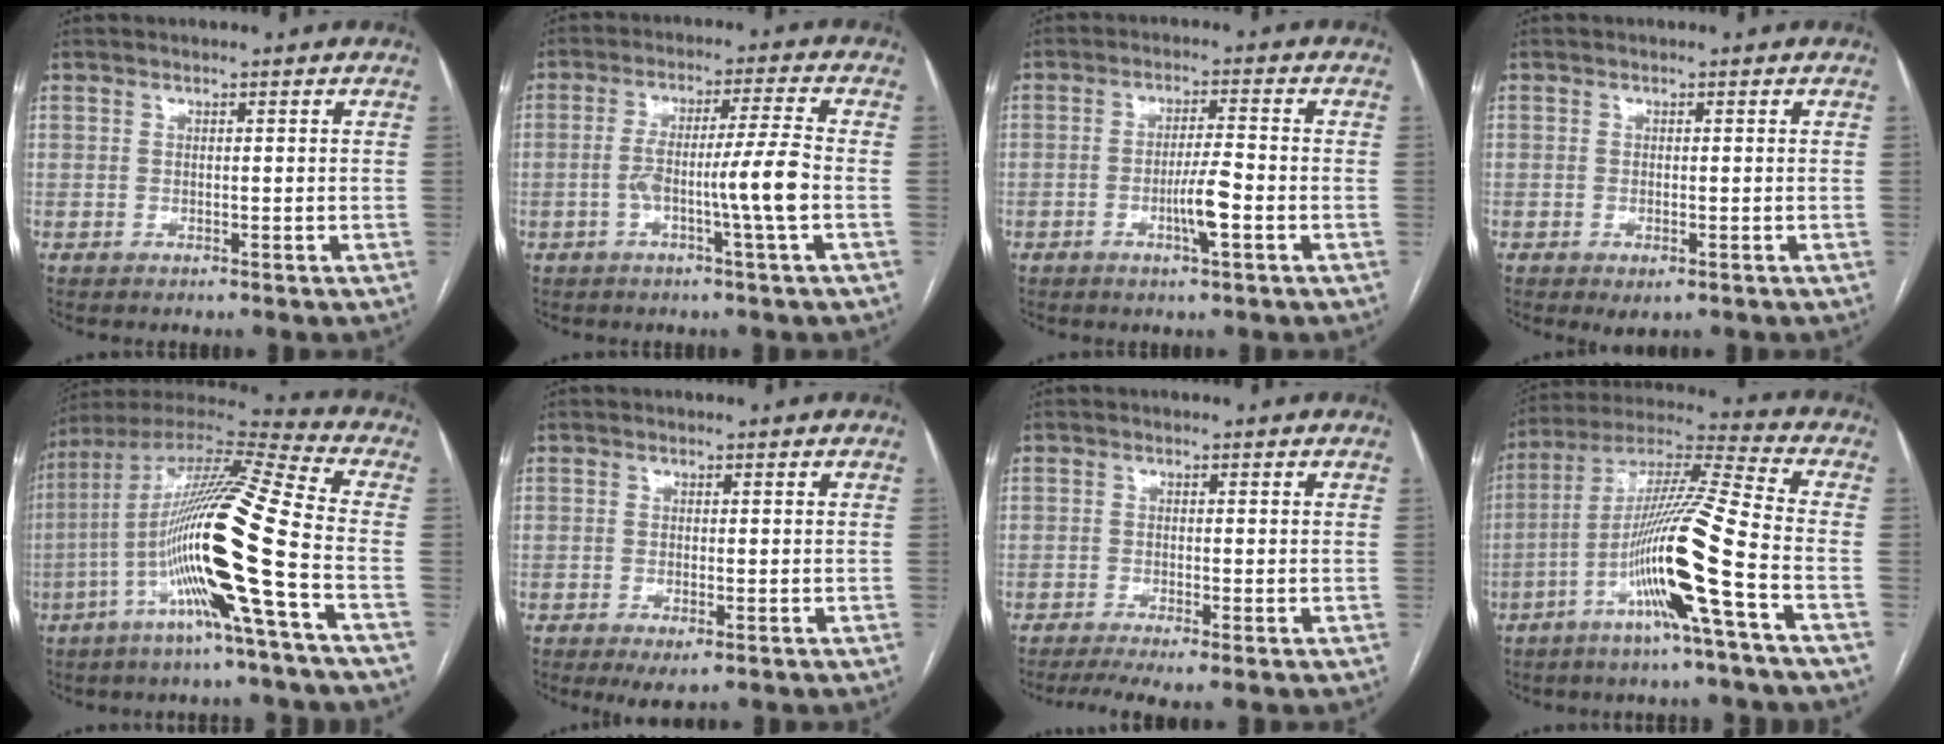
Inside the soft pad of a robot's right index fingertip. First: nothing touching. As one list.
[{"total": 8.2, "force": [-2.1, -1.1, 7.9], "torque": [-0.142, 0.007, -0.035]}, {"total": 5.2, "force": [-1.8, 0.2, 4.8], "torque": [-0.088, -0.004, -0.032]}, {"total": 1.8, "force": [-0.8, 0.7, 1.4], "torque": [-0.019, -0.003, -0.004]}, {"total": 19.7, "force": [-5.9, -1.1, 18.7], "torque": [-0.360, -0.007, -0.124]}, {"total": 2.5, "force": [-1.2, 0.7, 2.1], "torque": [-0.030, -0.005, -0.013]}, {"total": 4.5, "force": [-3.1, 0.3, 3.3], "torque": [-0.054, -0.009, -0.054]}, {"total": 15.4, "force": [-5.8, -1.7, 14.2], "torque": [-0.270, -0.002, -0.113]}]